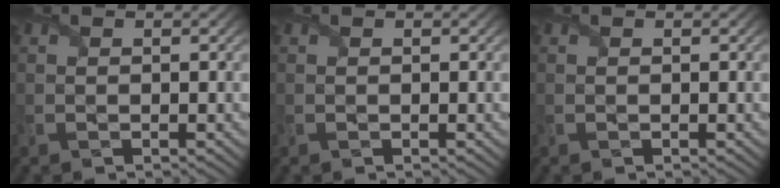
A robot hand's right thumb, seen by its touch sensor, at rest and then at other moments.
{"total": 0.0}
{"total": 0.0}